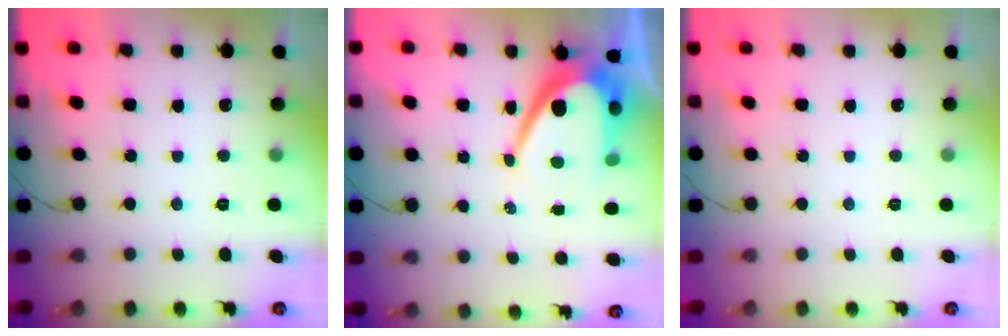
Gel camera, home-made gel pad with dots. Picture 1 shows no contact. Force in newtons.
{"total": 13.0, "press": 13.0, "slide": 0.8}
{"total": 0.0}